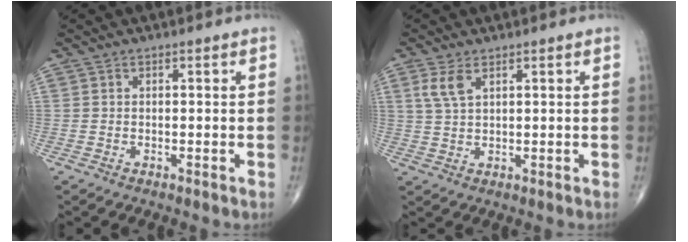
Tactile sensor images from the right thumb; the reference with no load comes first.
{"total": 3.9, "force": [1.9, 1.7, 2.9], "torque": [-0.065, 0.003, 0.047]}